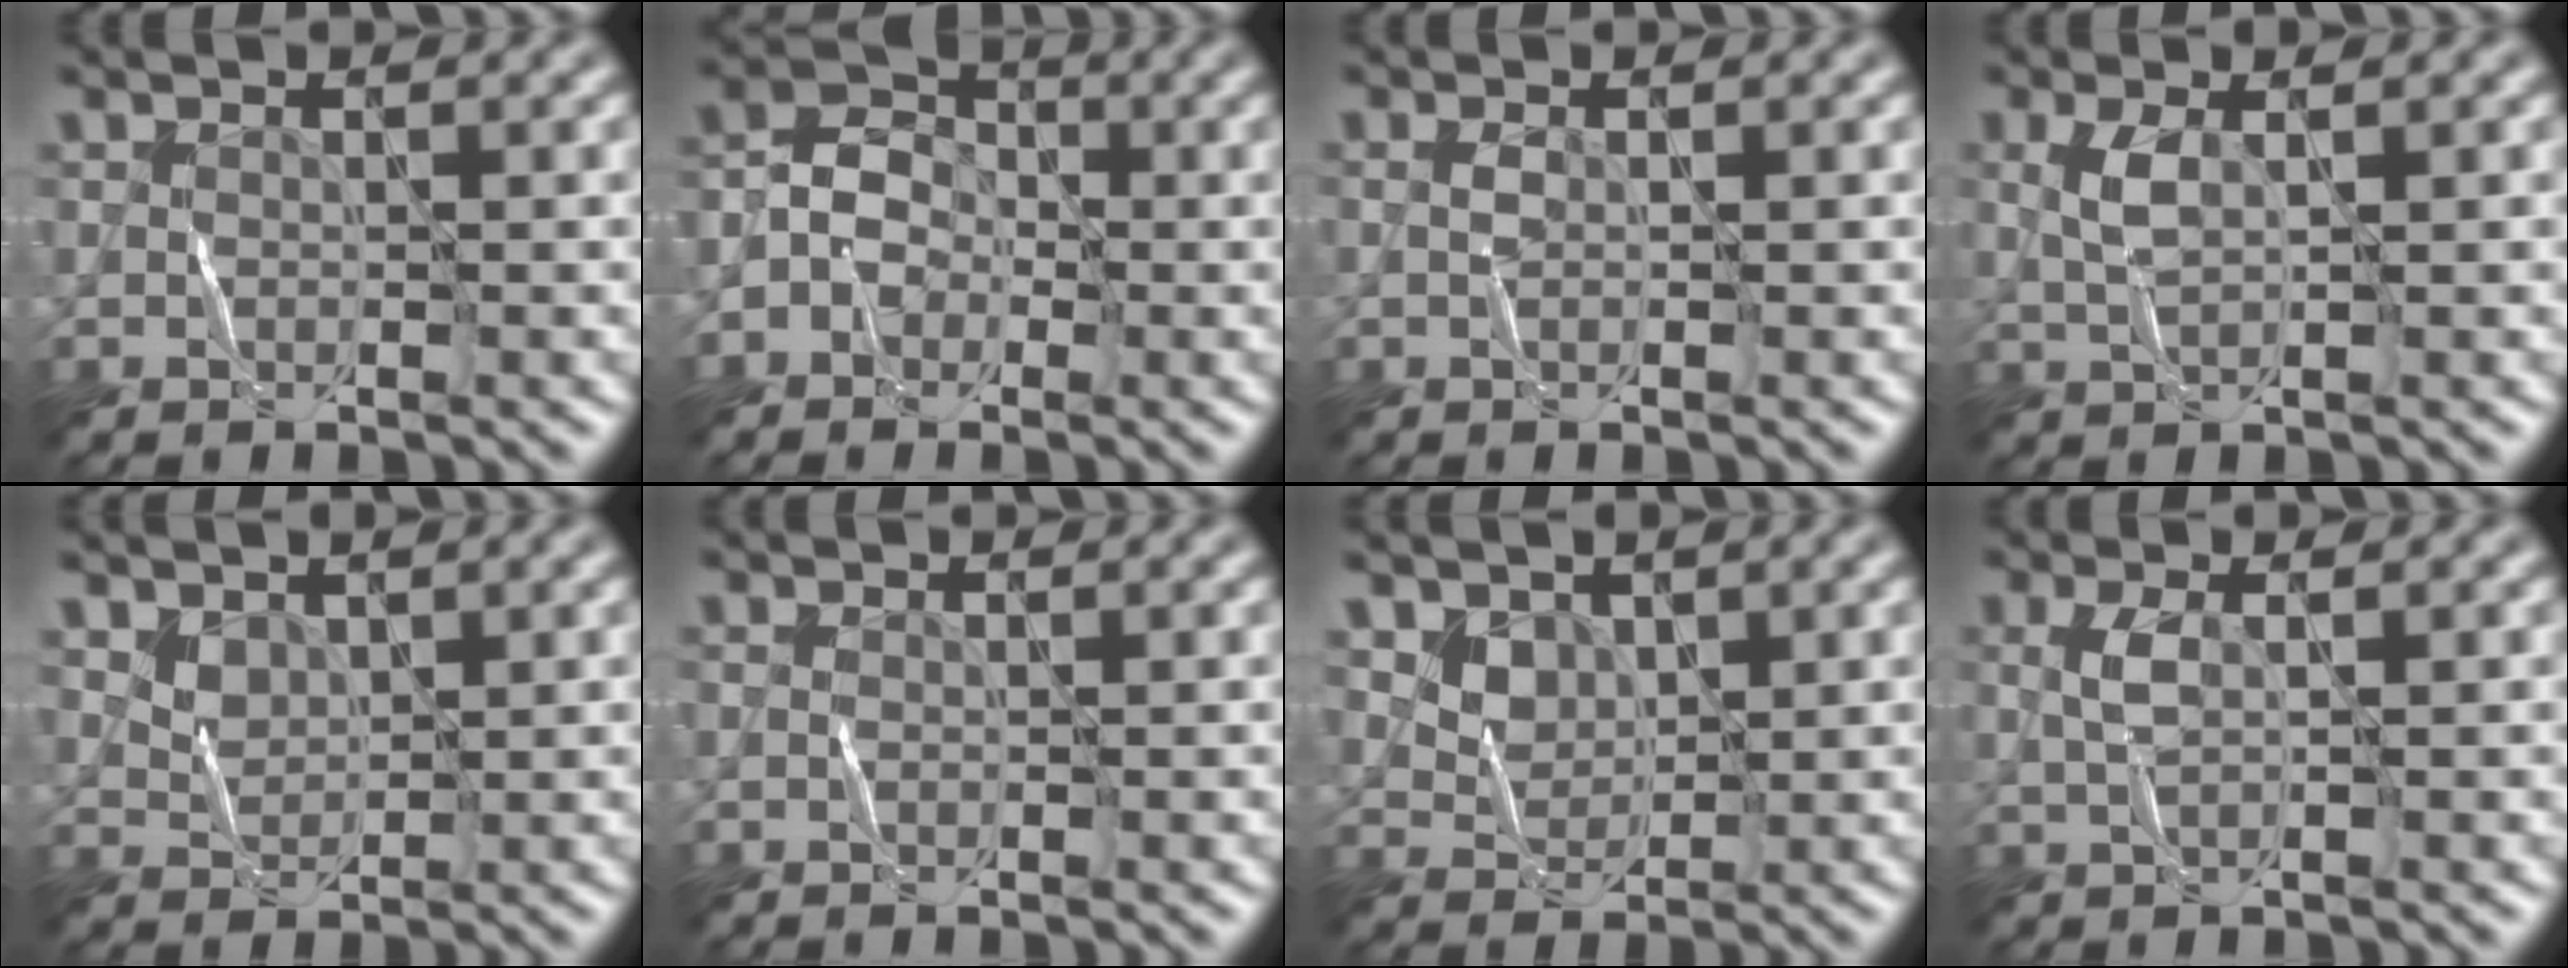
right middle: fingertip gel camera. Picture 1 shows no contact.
{"total": 2.9, "force": [-1.2, 2.3, 1.3], "torque": [-0.019, 0.014, -0.030]}
{"total": 0.8, "force": [0.0, 0.3, 0.7], "torque": [-0.019, 0.001, 0.000]}
{"total": 2.1, "force": [0.5, 0.6, 1.9], "torque": [-0.047, 0.005, 0.010]}
{"total": 1.7, "force": [1.2, 1.1, 0.6], "torque": [-0.015, -0.004, 0.029]}
{"total": 0.0}
{"total": 2.7, "force": [1.6, 1.9, 1.0], "torque": [-0.030, -0.021, 0.048]}
{"total": 1.7, "force": [0.3, 0.4, 1.6], "torque": [-0.038, 0.006, 0.006]}